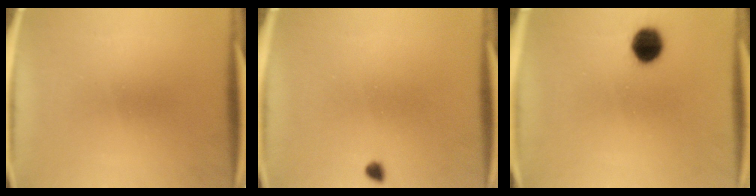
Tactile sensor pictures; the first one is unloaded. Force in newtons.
{"total": 1.2}
{"total": 7.0}